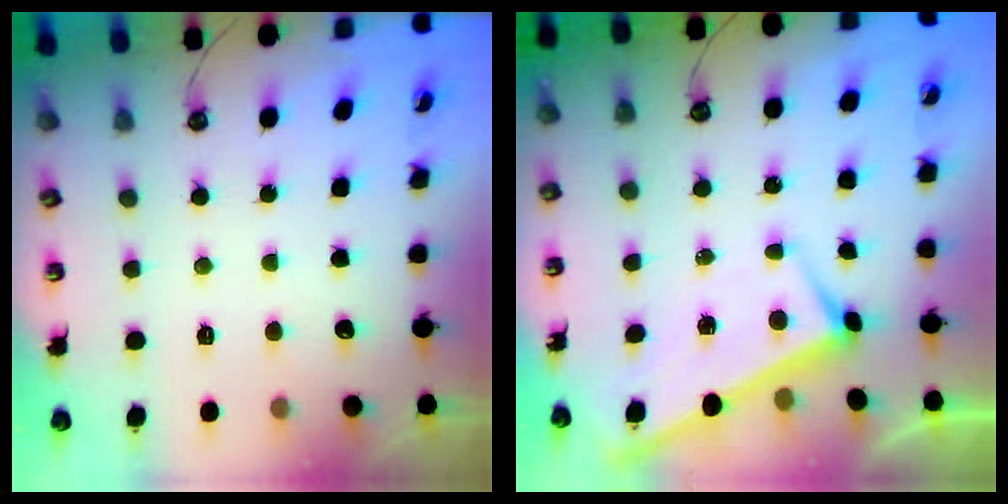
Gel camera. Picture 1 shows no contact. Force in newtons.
{"total": 2.9, "press": 2.9, "slide": 0.1}